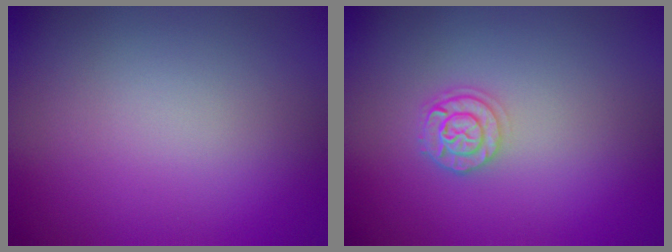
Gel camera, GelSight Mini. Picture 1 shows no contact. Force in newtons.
{"total": 2.4, "press": 2.0, "slide": 1.3}